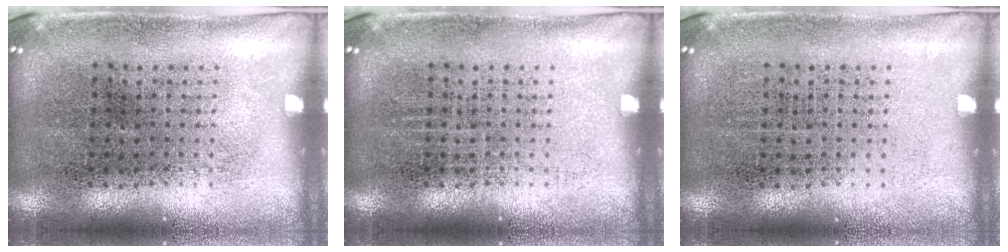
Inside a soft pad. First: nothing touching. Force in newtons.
{"total": 0.0}
{"total": 0.0}